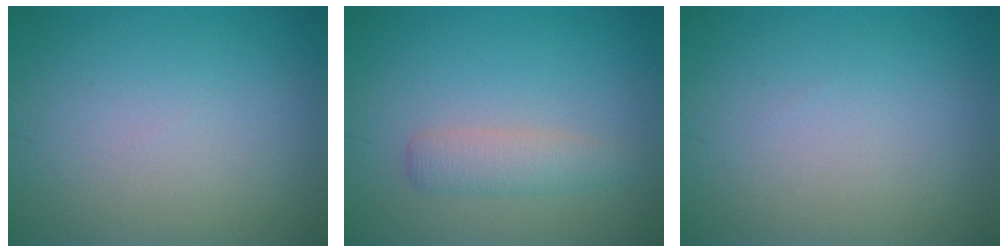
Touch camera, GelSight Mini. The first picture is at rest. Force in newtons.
{"total": 2.2, "press": 2.2, "slide": 0.0}
{"total": 0.0}